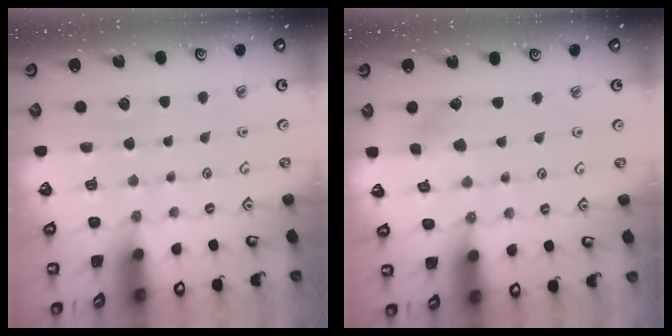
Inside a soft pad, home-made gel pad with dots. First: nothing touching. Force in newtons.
{"total": 3.6, "press": 3.6, "slide": 0.2}